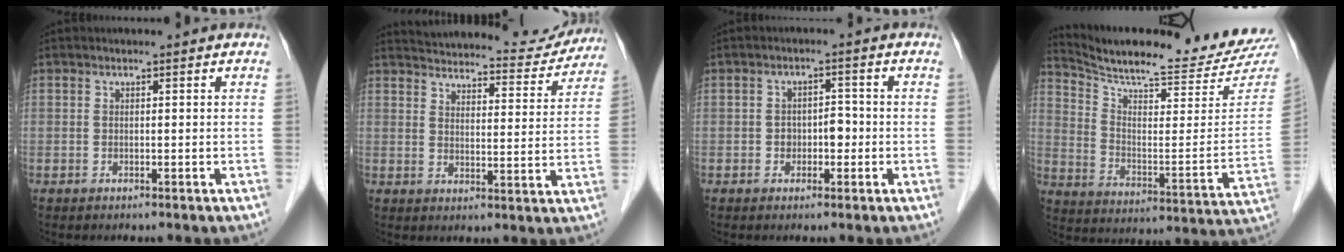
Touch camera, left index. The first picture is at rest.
{"total": 18.5, "force": [17.8, 3.6, 3.5], "torque": [-0.041, -0.025, 0.222]}
{"total": 2.9, "force": [-0.7, 1.8, 2.1], "torque": [-0.028, 0.012, -0.010]}
{"total": 22.1, "force": [21.2, 0.9, 6.2], "torque": [-0.114, -0.095, 0.290]}